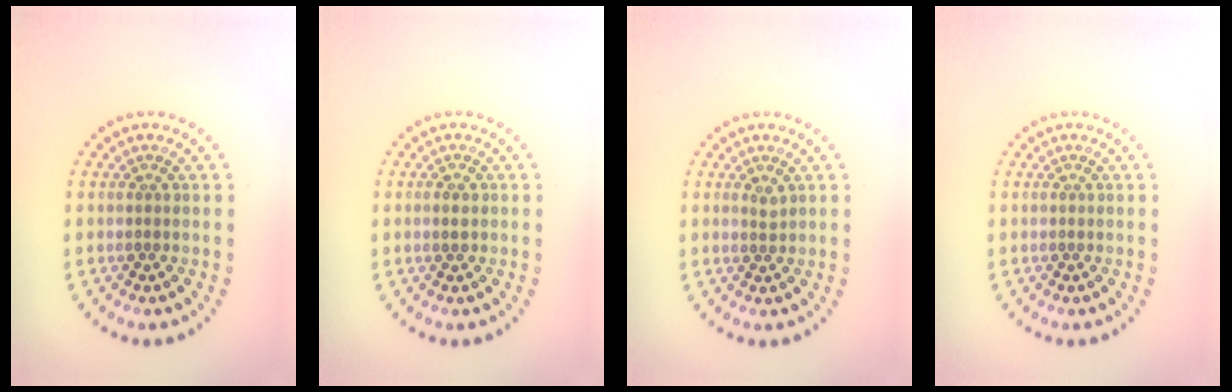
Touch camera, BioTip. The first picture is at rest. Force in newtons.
{"total": 0.9, "press": 0.9, "slide": 0.2}
{"total": 0.8, "press": 0.6, "slide": 0.5}
{"total": 0.0}